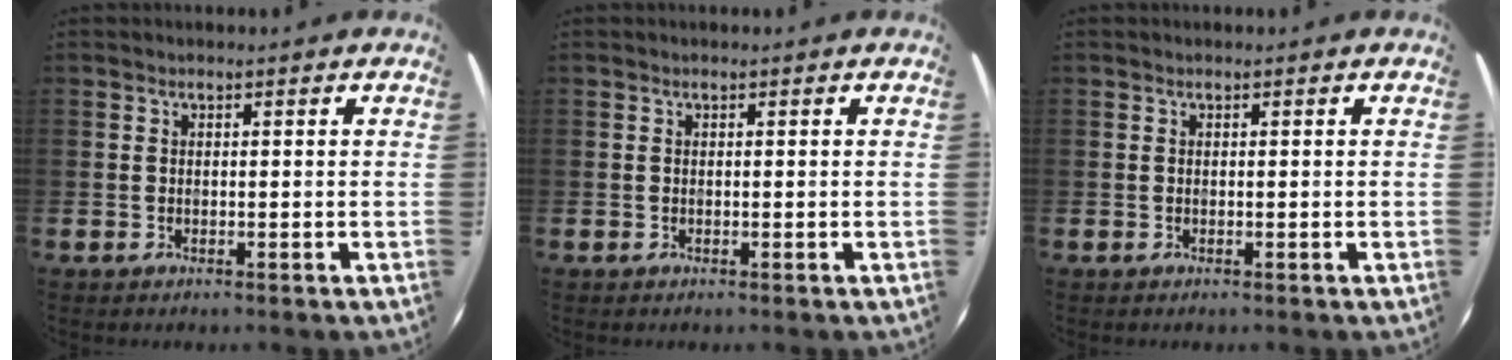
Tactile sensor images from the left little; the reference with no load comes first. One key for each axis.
{"total": 0.0}
{"total": 0.0}